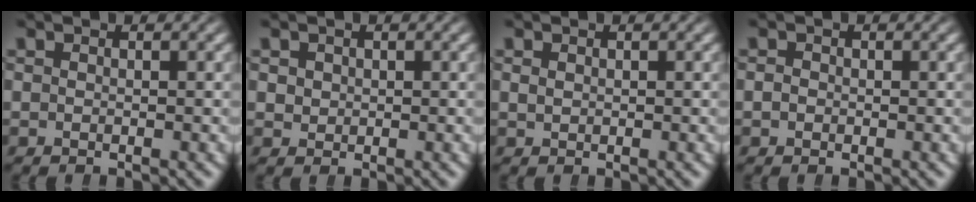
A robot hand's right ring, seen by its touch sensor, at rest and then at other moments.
{"total": 1.3, "force": [0.5, 1.1, 0.5], "torque": [-0.013, -0.007, 0.020]}
{"total": 0.6, "force": [0.4, 0.3, 0.3], "torque": [-0.008, -0.004, 0.014]}
{"total": 0.7, "force": [-0.3, 0.5, 0.3], "torque": [-0.010, -0.005, -0.003]}